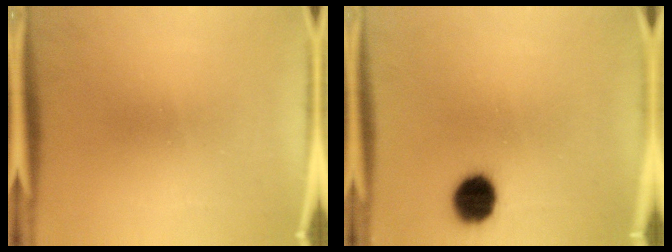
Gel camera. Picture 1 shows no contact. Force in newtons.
{"total": 9.1}